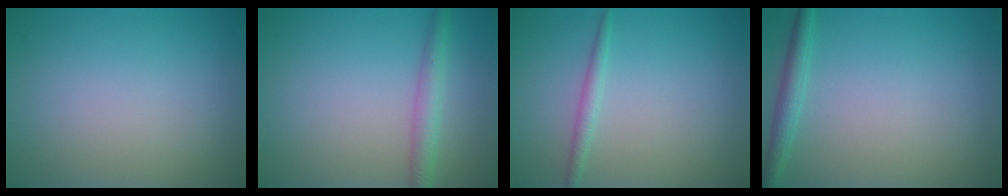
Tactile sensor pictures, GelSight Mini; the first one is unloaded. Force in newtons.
{"total": 2.5, "press": 2.5, "slide": 0.1}
{"total": 1.3, "press": 1.3, "slide": 0.1}
{"total": 1.9, "press": 1.9, "slide": 0.1}